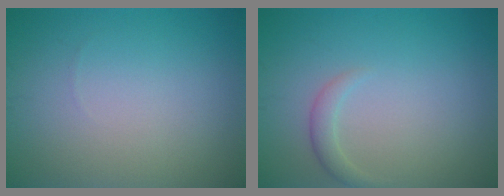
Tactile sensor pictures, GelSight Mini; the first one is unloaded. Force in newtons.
{"total": 1.3, "press": 1.3, "slide": 0.0}